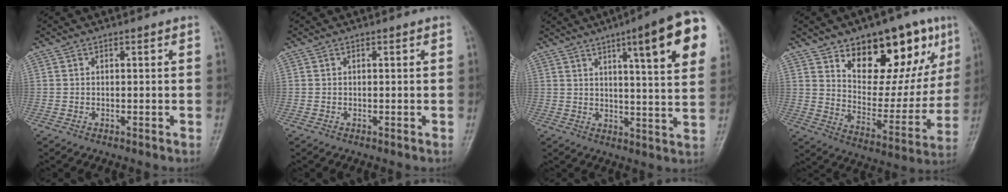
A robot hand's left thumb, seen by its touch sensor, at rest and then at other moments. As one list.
[{"total": 0.0}, {"total": 18.2, "force": [7.8, 3.0, 16.1], "torque": [-0.192, -0.020, 0.099]}, {"total": 22.1, "force": [12.0, 11.0, 15.0], "torque": [-0.155, -0.048, 0.189]}]